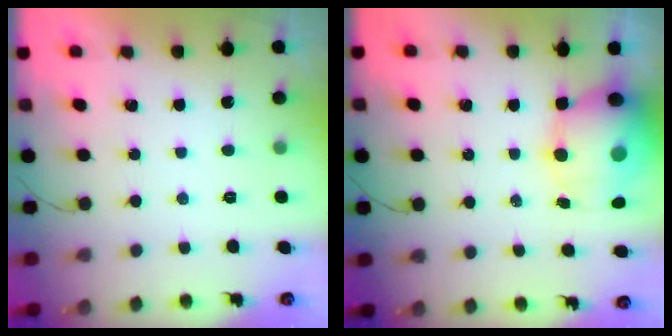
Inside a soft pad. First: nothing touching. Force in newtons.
{"total": 13.1, "press": 12.8, "slide": 3.0}